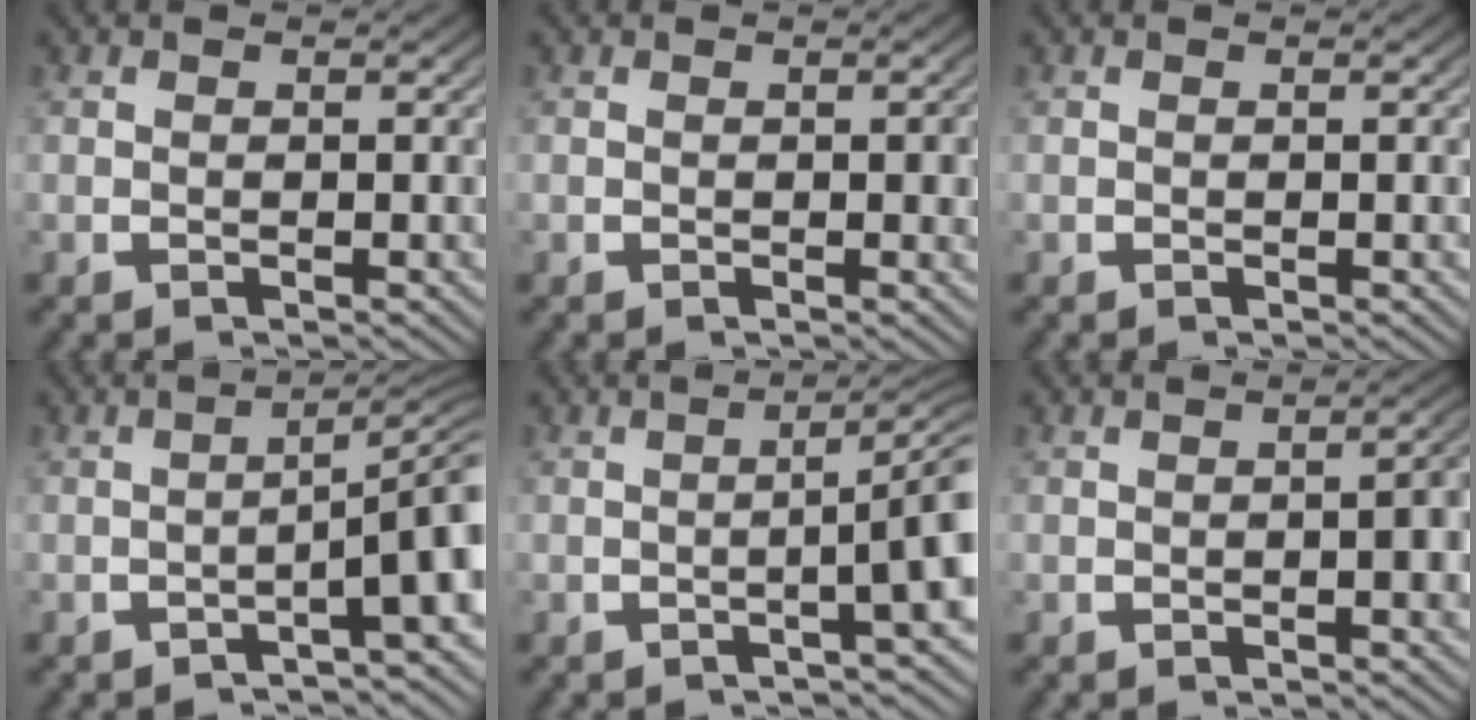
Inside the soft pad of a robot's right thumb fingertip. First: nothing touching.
{"total": 0.8, "force": [0.0, 0.4, 0.7], "torque": [-0.008, -0.005, 0.001]}
{"total": 0.0}
{"total": 5.5, "force": [-2.1, 1.5, 4.9], "torque": [-0.075, -0.005, -0.026]}
{"total": 4.0, "force": [-0.2, 0.6, 3.9], "torque": [-0.059, 0.009, -0.008]}
{"total": 2.7, "force": [-0.6, 0.6, 2.5], "torque": [-0.028, 0.002, -0.008]}